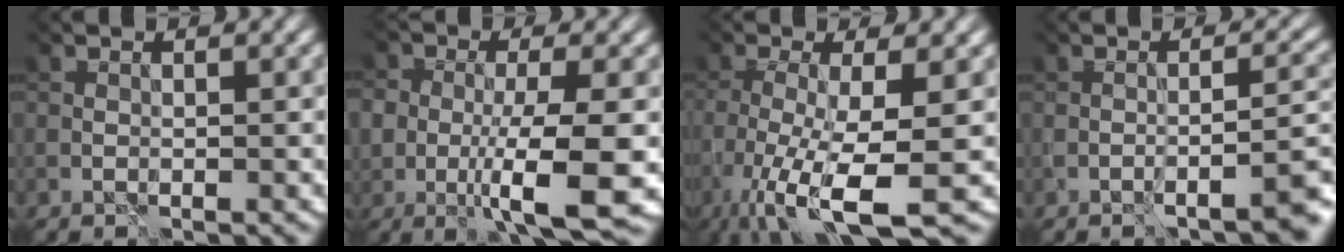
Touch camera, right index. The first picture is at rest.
{"total": 6.5, "force": [-1.8, 2.0, 5.9], "torque": [-0.104, -0.011, -0.030]}
{"total": 8.4, "force": [-4.0, 1.7, 7.2], "torque": [-0.142, -0.024, -0.066]}
{"total": 3.8, "force": [-2.4, 0.0, 3.0], "torque": [-0.034, 0.001, -0.037]}